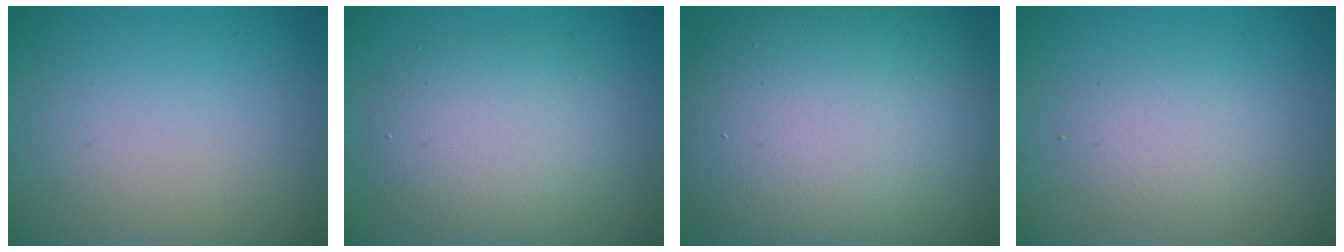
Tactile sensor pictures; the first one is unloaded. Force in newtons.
{"total": 6.0, "press": 6.0, "slide": 0.4}
{"total": 16.5, "press": 16.5, "slide": 0.9}
{"total": 2.1, "press": 2.1, "slide": 0.0}